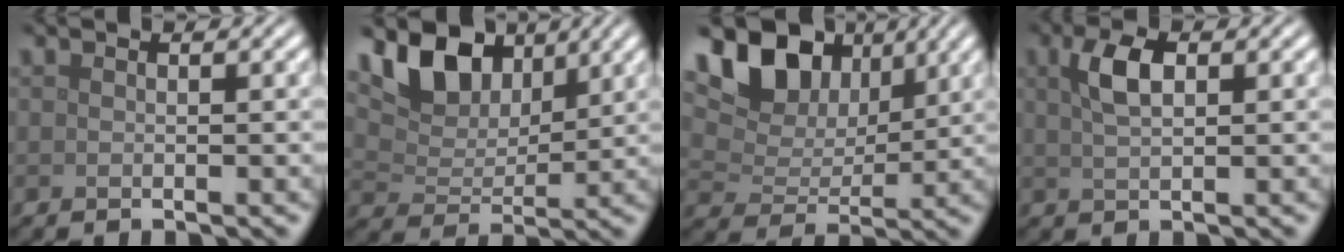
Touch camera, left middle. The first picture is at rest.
{"total": 6.2, "force": [4.0, 3.5, 3.2], "torque": [-0.065, -0.002, 0.060]}
{"total": 9.6, "force": [5.1, 6.0, 5.5], "torque": [-0.101, 0.015, 0.069]}
{"total": 3.1, "force": [1.2, 1.4, 2.5], "torque": [-0.052, 0.007, 0.021]}